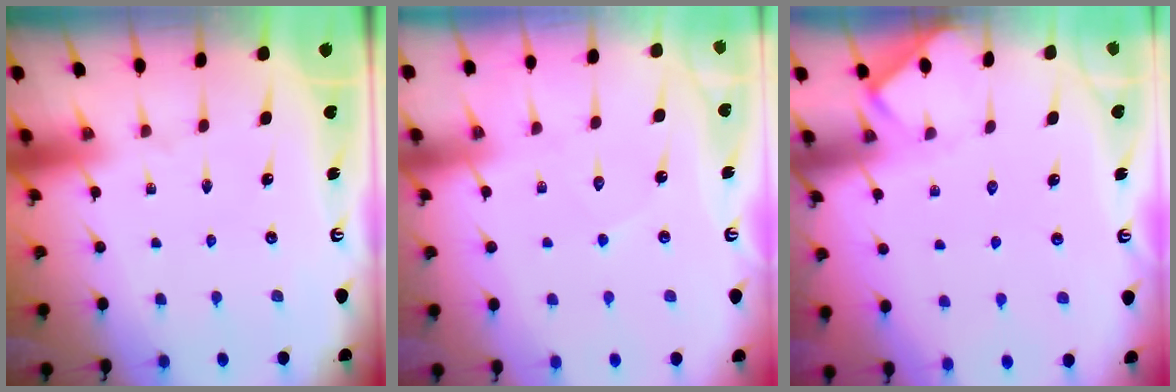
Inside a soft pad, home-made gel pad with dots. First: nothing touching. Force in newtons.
{"total": 6.1, "press": 6.0, "slide": 0.7}
{"total": 4.3, "press": 4.2, "slide": 0.5}